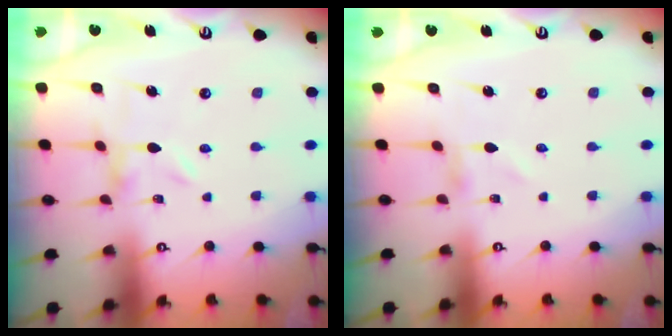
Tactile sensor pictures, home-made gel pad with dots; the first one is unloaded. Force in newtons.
{"total": 0.6, "press": 0.6, "slide": 0.1}